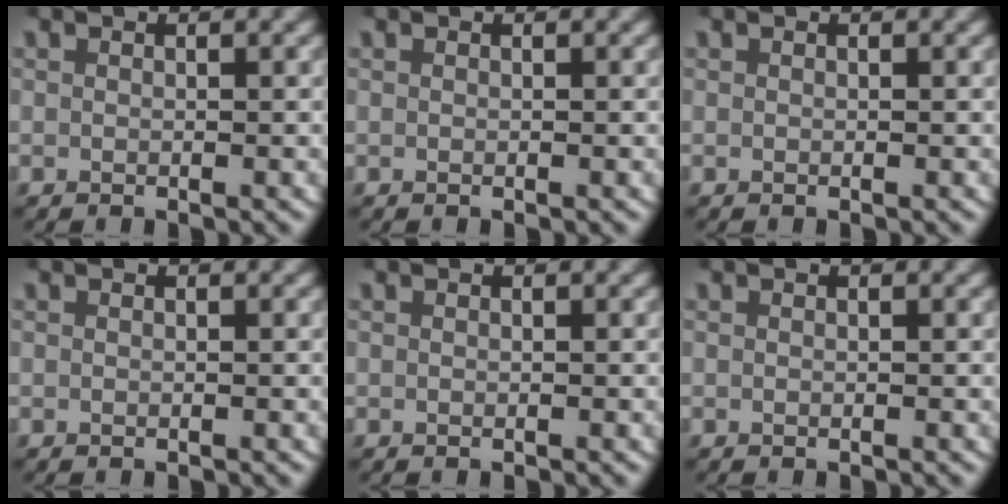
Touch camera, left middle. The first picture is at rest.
{"total": 0.0}
{"total": 0.0}
{"total": 0.0}
{"total": 0.0}
{"total": 0.0}